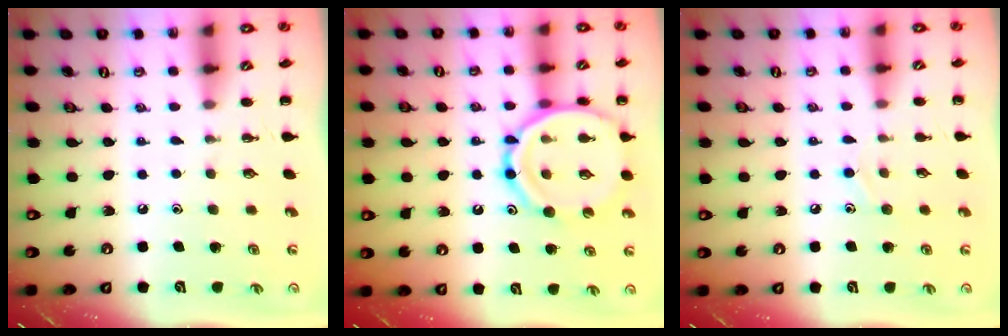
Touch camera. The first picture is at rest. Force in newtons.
{"total": 17.5, "press": 17.3, "slide": 2.6}
{"total": 6.2, "press": 5.9, "slide": 1.9}